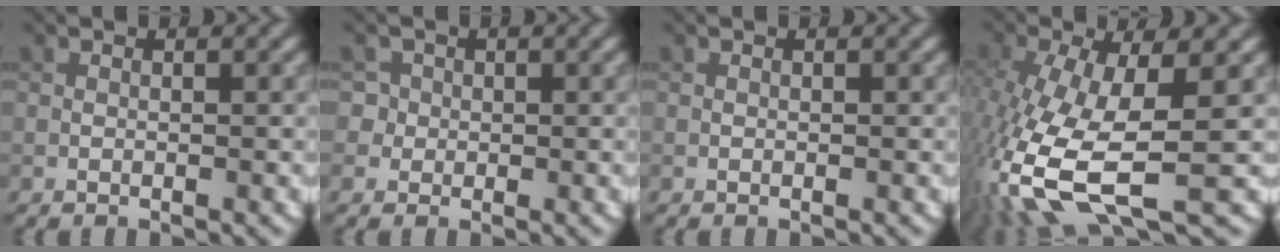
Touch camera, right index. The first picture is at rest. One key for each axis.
{"total": 3.1, "fx": 0.8, "fy": 2.9, "fz": 0.8, "tx": -0.001, "ty": 0.014, "tz": 0.006}
{"total": 0.0}
{"total": 11.4, "fx": -3.7, "fy": 4.7, "fz": 9.7, "tx": -0.231, "ty": -0.030, "tz": -0.062}